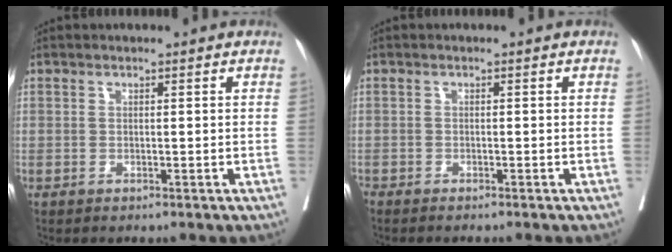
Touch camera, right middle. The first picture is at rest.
{"total": 1.4, "force": [-1.3, 0.0, 0.5], "torque": [-0.006, 0.000, -0.021]}